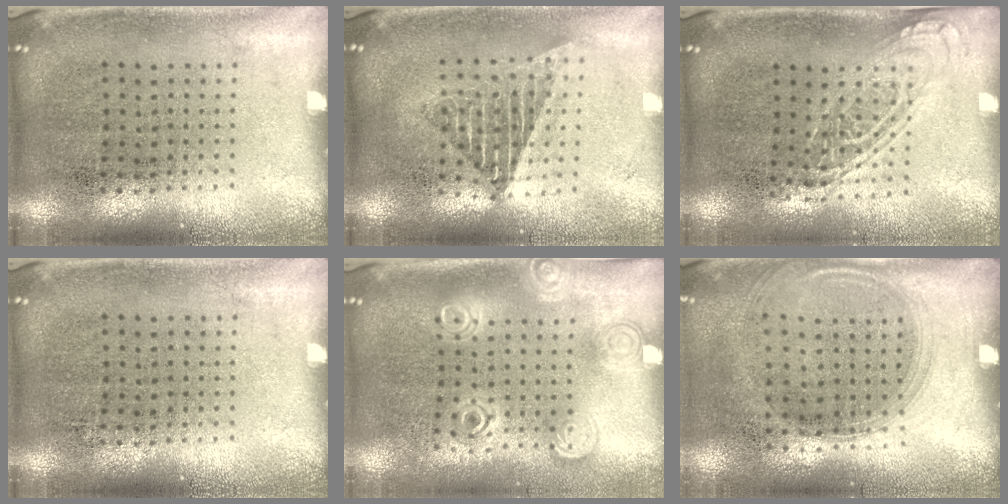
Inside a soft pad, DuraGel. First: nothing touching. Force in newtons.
{"total": 1.5, "press": 1.3, "slide": 0.8}
{"total": 1.4, "press": 1.2, "slide": 0.8}
{"total": 0.0}
{"total": 1.5, "press": 1.4, "slide": 0.7}
{"total": 1.4, "press": 1.2, "slide": 0.7}